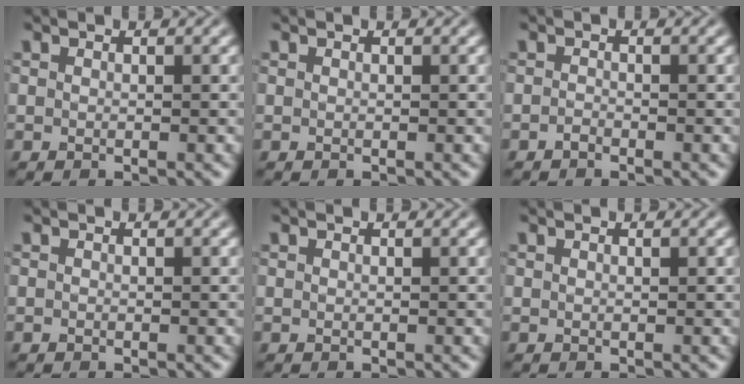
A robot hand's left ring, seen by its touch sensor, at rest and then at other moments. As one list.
[{"total": 0.0}, {"total": 0.7, "force": [-0.6, 0.2, 0.2], "torque": [-0.005, -0.001, -0.012]}, {"total": 0.0}, {"total": 0.0}, {"total": 0.0}]